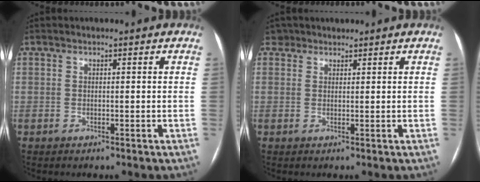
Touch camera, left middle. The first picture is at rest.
{"total": 1.7, "force": [1.3, 1.0, -0.5], "torque": [0.011, 0.011, 0.017]}